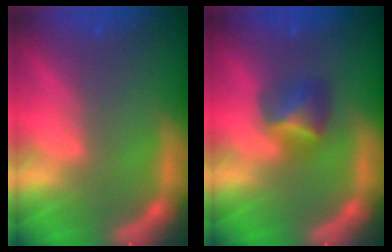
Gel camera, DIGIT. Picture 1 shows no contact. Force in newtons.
{"total": 2.9}